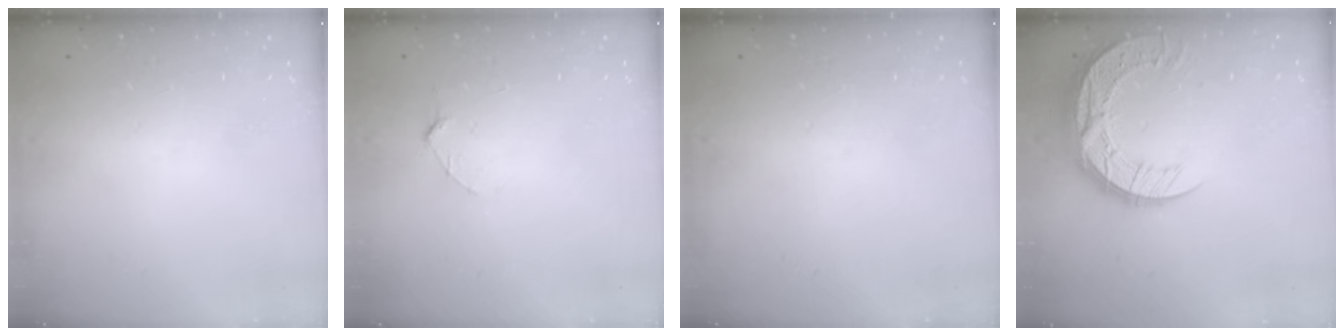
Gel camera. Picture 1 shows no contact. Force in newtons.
{"total": 2.9, "press": 2.9, "slide": 0.3}
{"total": 0.0}
{"total": 15.6, "press": 15.6, "slide": 1.1}